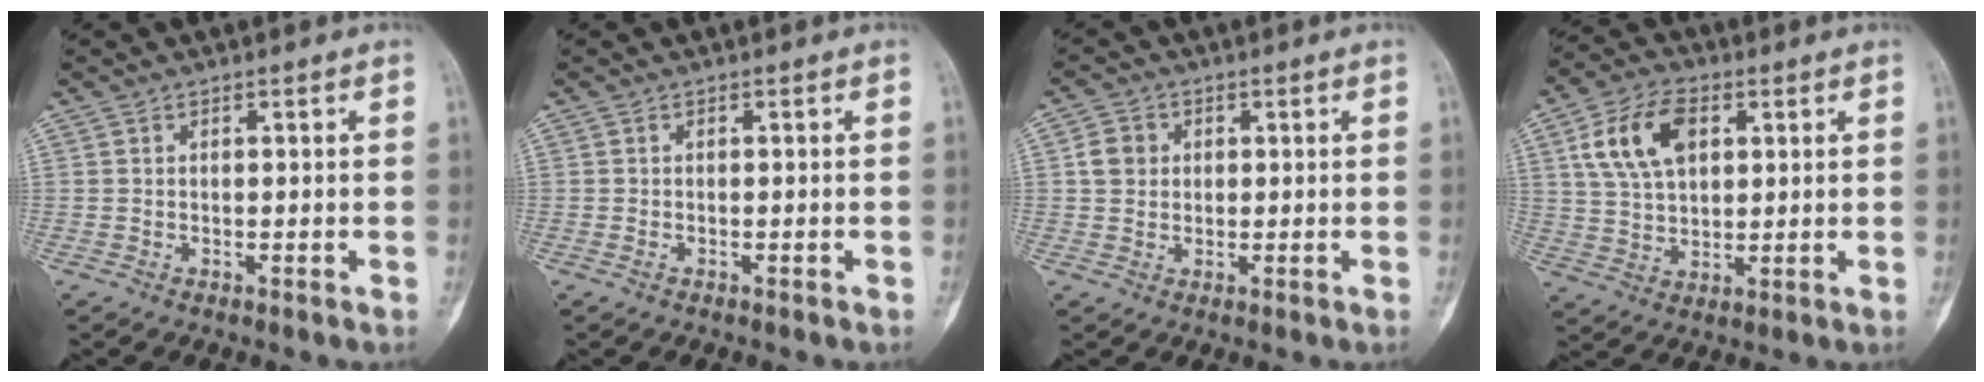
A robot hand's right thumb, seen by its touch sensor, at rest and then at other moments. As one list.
[{"total": 0.5, "force": [-0.3, 0.2, 0.3], "torque": [-0.013, 0.003, -0.003]}, {"total": 3.8, "force": [0.6, 3.4, 1.5], "torque": [-0.015, 0.003, 0.006]}, {"total": 11.7, "force": [3.8, 7.2, 8.4], "torque": [-0.146, 0.001, 0.070]}]